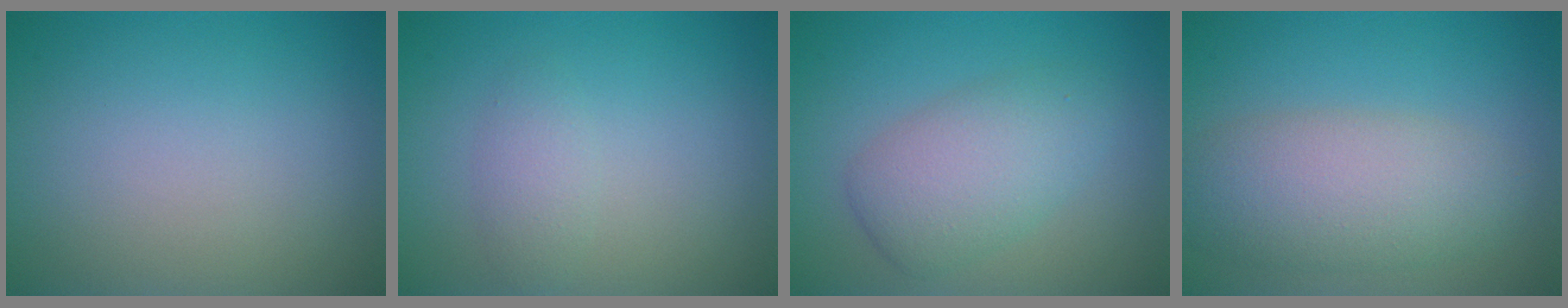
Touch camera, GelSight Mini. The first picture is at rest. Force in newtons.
{"total": 1.5, "press": 1.5, "slide": 0.0}
{"total": 4.6, "press": 4.6, "slide": 0.0}
{"total": 5.6, "press": 5.6, "slide": 0.3}